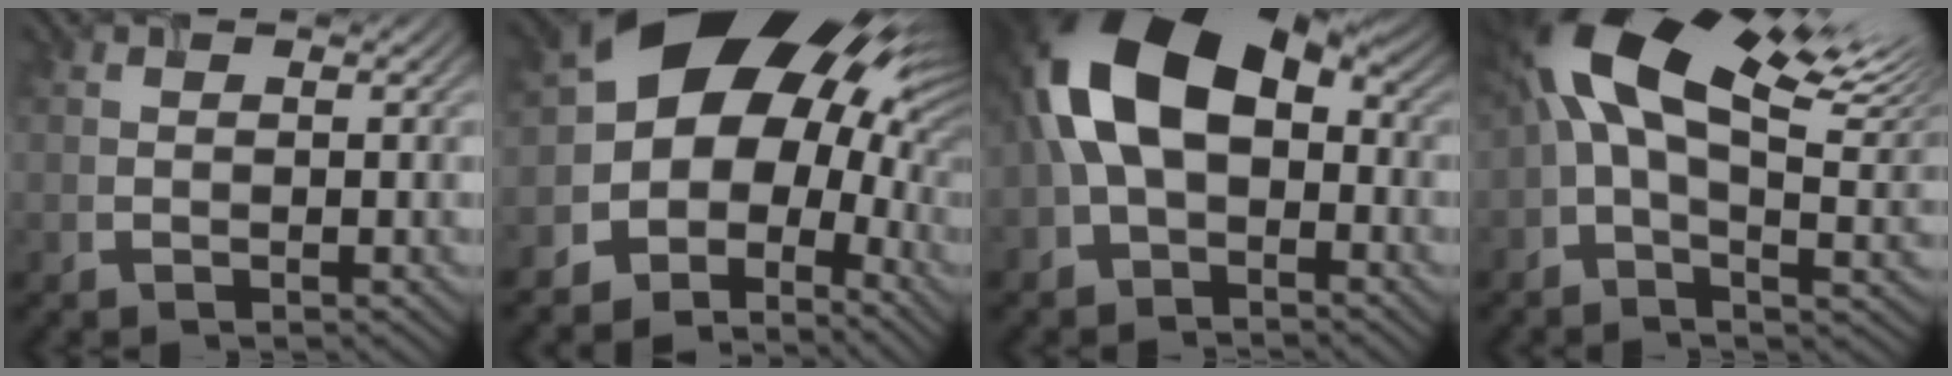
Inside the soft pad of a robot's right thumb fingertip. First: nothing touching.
{"total": 13.9, "force": [-1.2, 10.9, 8.5], "torque": [-0.123, -0.012, -0.021]}
{"total": 14.5, "force": [-0.2, 9.3, 11.1], "torque": [-0.229, 0.008, -0.009]}
{"total": 16.7, "force": [4.9, 7.6, 14.1], "torque": [-0.262, 0.020, 0.081]}